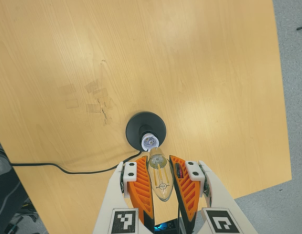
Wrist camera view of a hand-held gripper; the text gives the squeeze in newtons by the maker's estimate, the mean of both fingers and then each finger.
{"total": 19.3, "left": 20.5, "right": 18.0}